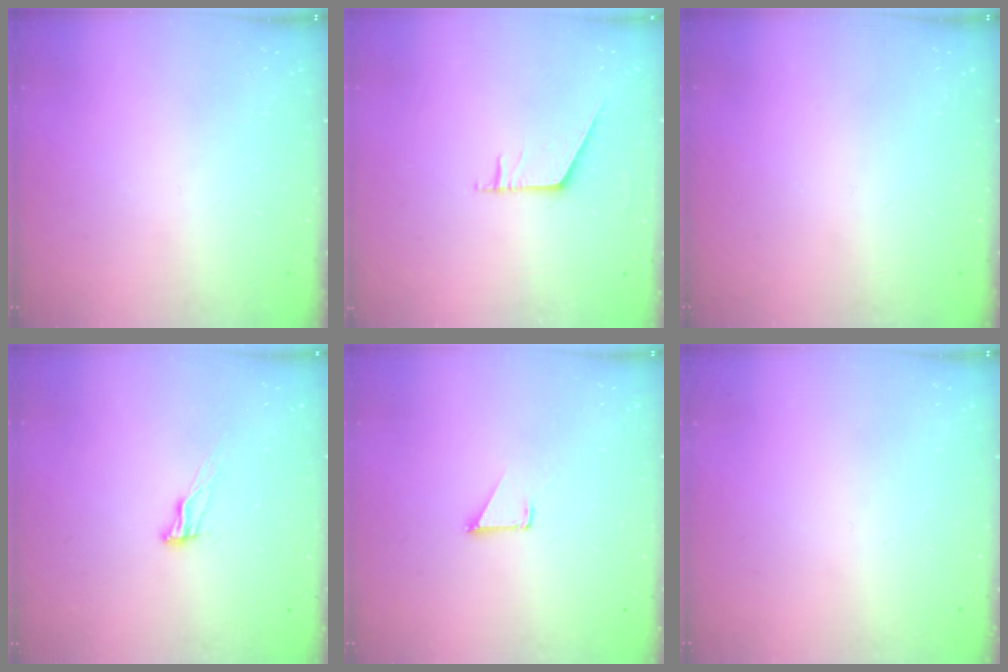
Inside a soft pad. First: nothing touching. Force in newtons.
{"total": 4.4, "press": 4.4, "slide": 0.5}
{"total": 0.0}
{"total": 6.5, "press": 6.5, "slide": 0.7}
{"total": 1.1, "press": 1.1, "slide": 0.1}
{"total": 0.0}